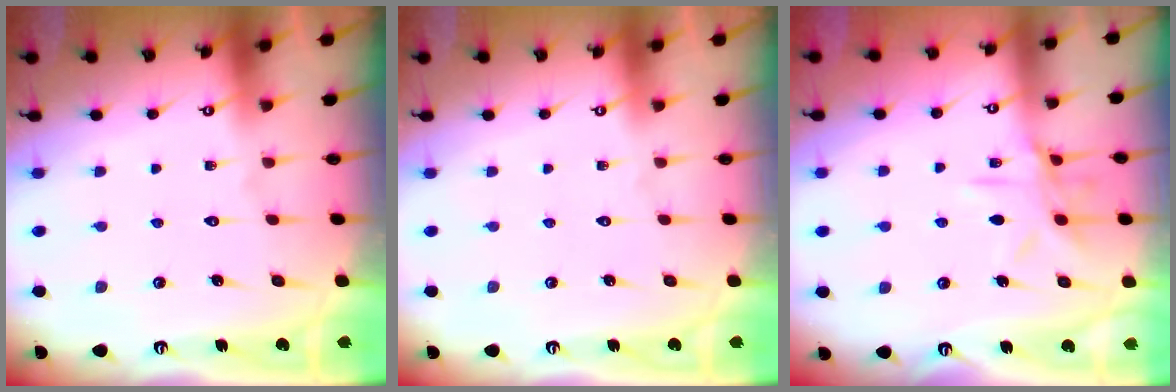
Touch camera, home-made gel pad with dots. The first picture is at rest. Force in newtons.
{"total": 0.0}
{"total": 9.7, "press": 9.7, "slide": 0.7}